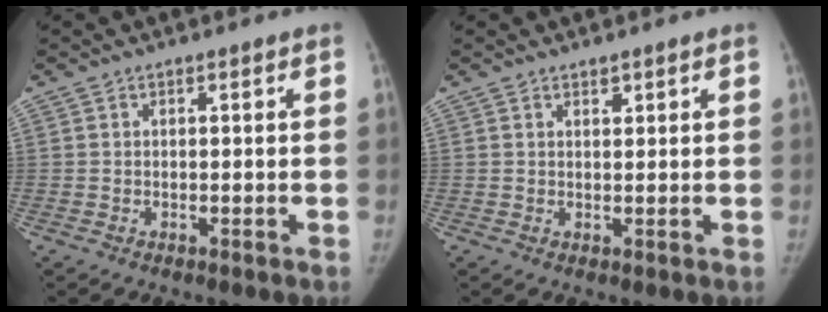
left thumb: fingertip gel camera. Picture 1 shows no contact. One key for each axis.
{"total": 1.2, "fx": 1.0, "fy": 0.6, "fz": 0.5, "tx": 0.000, "ty": -0.007, "tz": 0.015}